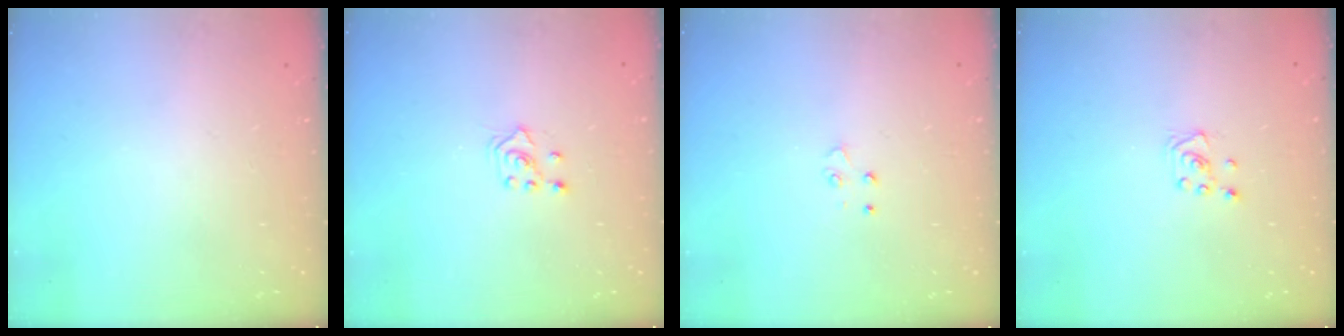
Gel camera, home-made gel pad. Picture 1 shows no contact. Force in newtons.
{"total": 3.2, "press": 3.1, "slide": 0.9}
{"total": 3.5, "press": 3.5, "slide": 0.3}
{"total": 3.0, "press": 2.9, "slide": 0.3}